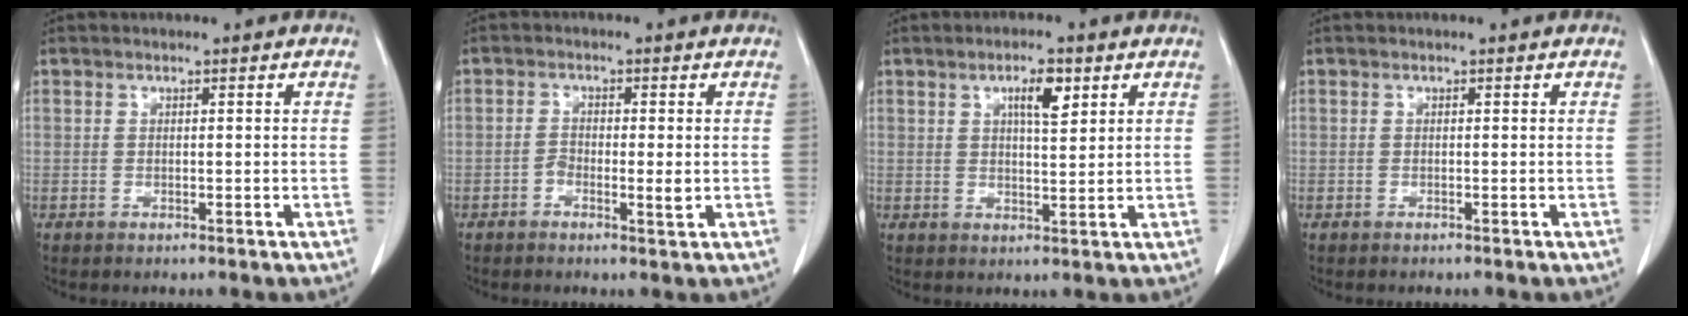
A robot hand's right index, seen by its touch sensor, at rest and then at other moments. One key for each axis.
{"total": 2.7, "fx": -0.6, "fy": 0.9, "fz": 2.5, "tx": -0.039, "ty": 0.002, "tz": -0.008}
{"total": 4.5, "fx": 2.2, "fy": 1.1, "fz": 3.8, "tx": -0.065, "ty": -0.001, "tz": 0.037}
{"total": 0.0}